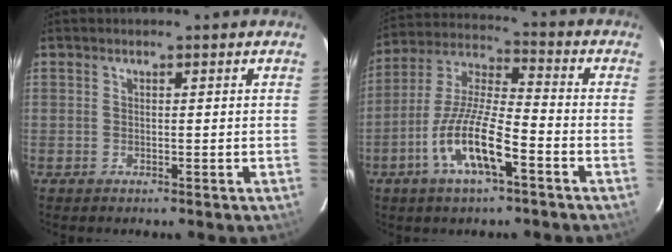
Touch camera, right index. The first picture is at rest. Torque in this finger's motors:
{"motor_torque": [1.17, -0.97, 0.60, 0.21]}